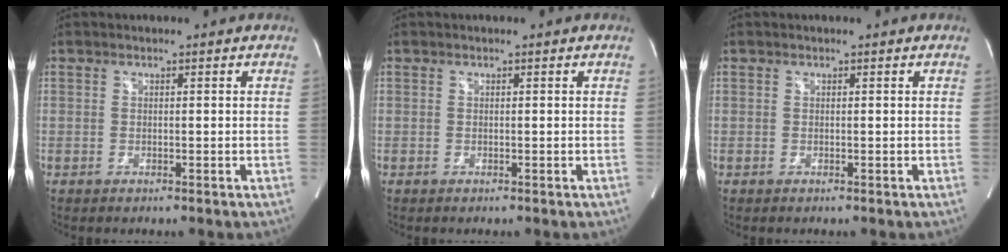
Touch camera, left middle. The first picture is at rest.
{"total": 0.0}
{"total": 0.0}